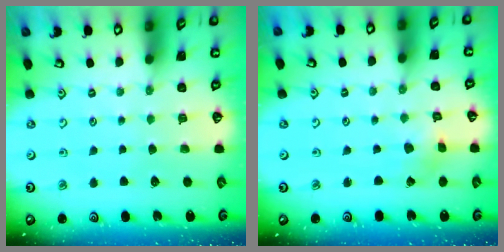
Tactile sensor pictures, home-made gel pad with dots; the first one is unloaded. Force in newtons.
{"total": 1.6, "press": 1.6, "slide": 0.0}